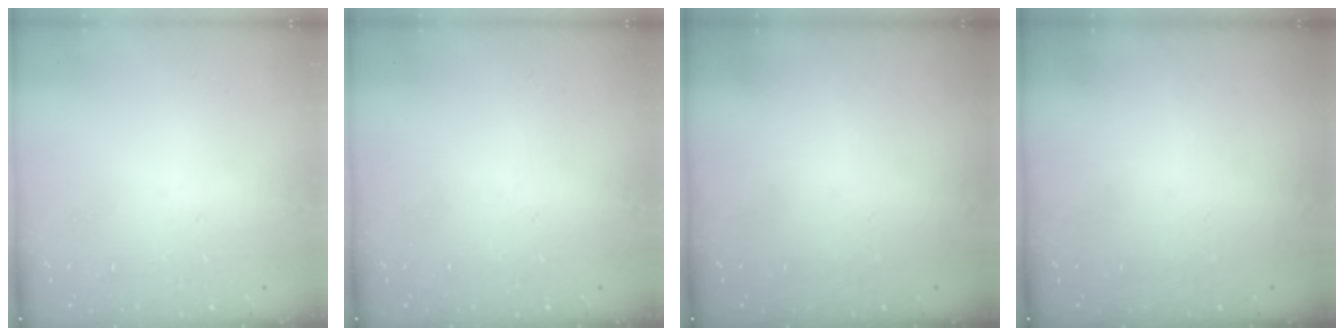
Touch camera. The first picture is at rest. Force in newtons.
{"total": 0.0}
{"total": 0.0}
{"total": 0.0}